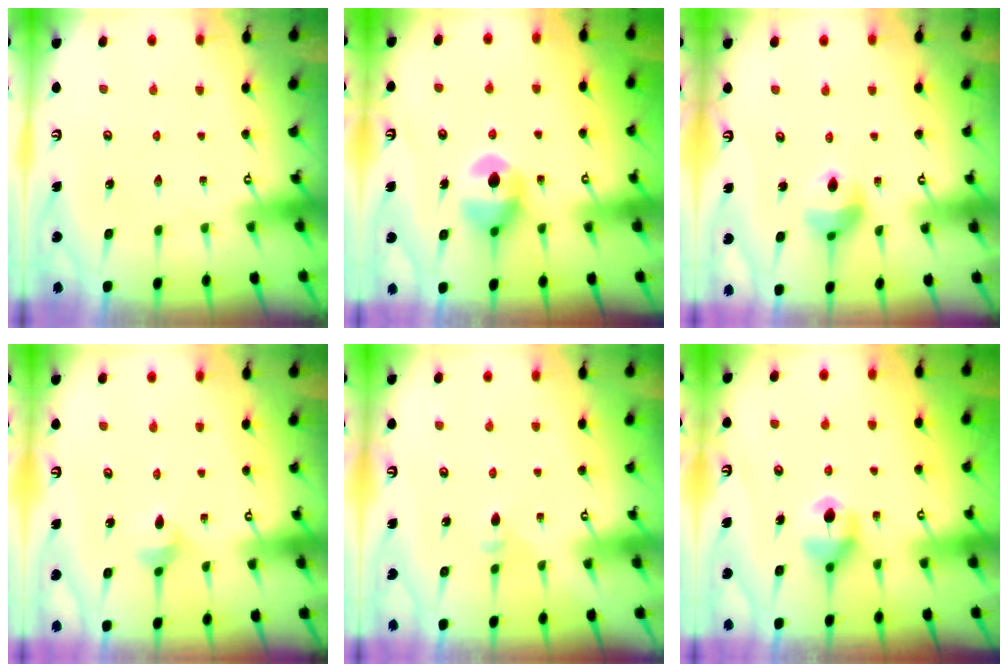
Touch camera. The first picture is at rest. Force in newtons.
{"total": 9.5, "press": 9.5, "slide": 0.2}
{"total": 9.8, "press": 9.7, "slide": 1.1}
{"total": 3.6, "press": 3.6, "slide": 0.6}
{"total": 3.6, "press": 3.6, "slide": 0.7}
{"total": 6.9, "press": 6.8, "slide": 0.4}